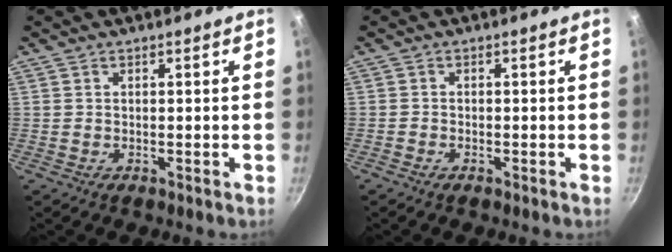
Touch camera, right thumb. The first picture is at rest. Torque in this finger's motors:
{"motor_torque": [-0.41, 0.05, -0.43, 0.13, 0.03]}